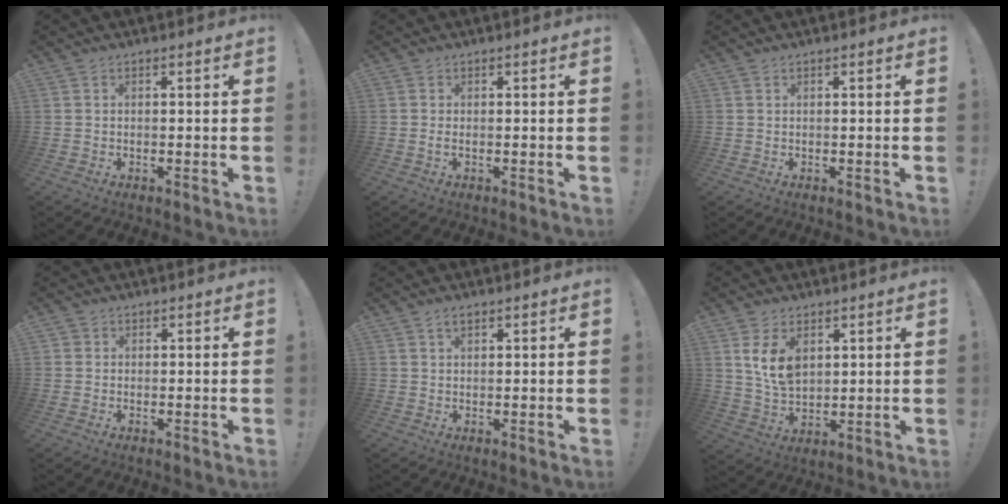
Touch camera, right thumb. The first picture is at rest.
{"total": 1.1, "force": [-0.3, 0.3, 1.0], "torque": [-0.018, 0.000, -0.005]}
{"total": 0.0}
{"total": 0.9, "force": [0.0, 0.9, 0.1], "torque": [-0.005, 0.003, 0.001]}
{"total": 1.8, "force": [1.0, 0.8, 1.2], "torque": [-0.025, 0.002, 0.018]}
{"total": 9.3, "force": [3.8, 6.0, 6.0], "torque": [-0.106, -0.008, 0.073]}